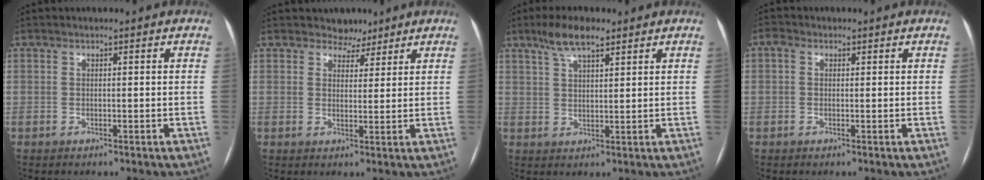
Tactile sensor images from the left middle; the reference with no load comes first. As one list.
[{"total": 3.5, "force": [2.9, 2.0, 0.2], "torque": [0.006, 0.000, 0.041]}, {"total": 6.0, "force": [4.2, 1.5, 3.9], "torque": [-0.081, 0.013, 0.078]}, {"total": 1.1, "force": [0.2, 0.9, 0.5], "torque": [-0.015, 0.011, 0.002]}]